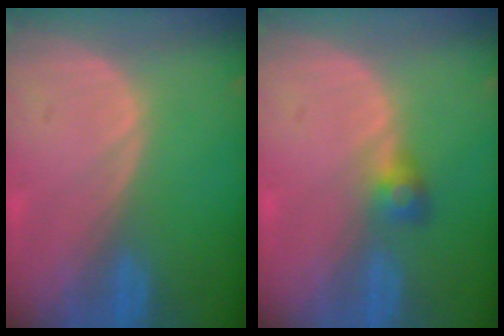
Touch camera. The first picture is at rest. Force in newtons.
{"total": 2.6, "press": 2.5, "slide": 0.7}